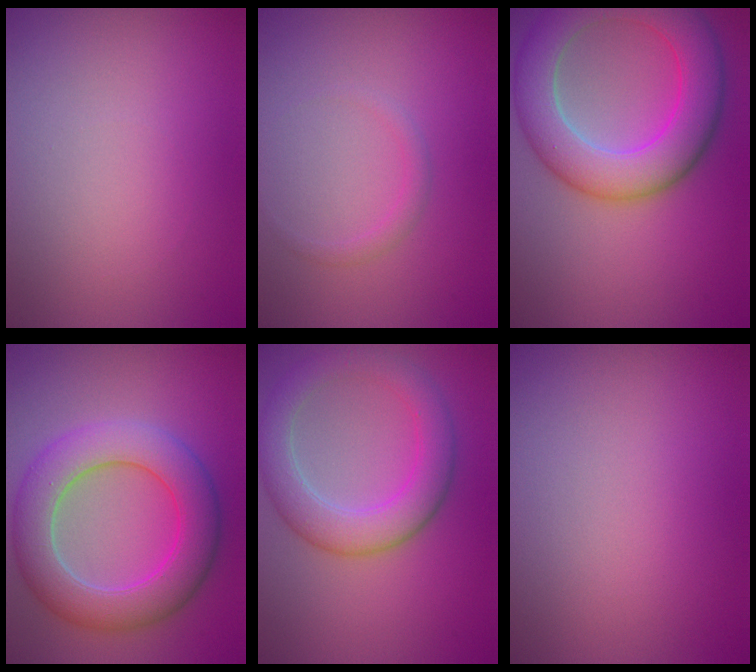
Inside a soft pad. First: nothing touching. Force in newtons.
{"total": 1.0, "press": 1.0, "slide": 0.1}
{"total": 8.2, "press": 8.1, "slide": 0.3}
{"total": 7.5, "press": 7.5, "slide": 0.3}
{"total": 5.0, "press": 5.0, "slide": 0.1}
{"total": 0.0}